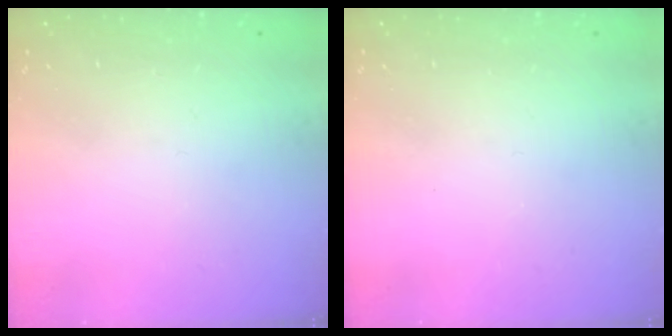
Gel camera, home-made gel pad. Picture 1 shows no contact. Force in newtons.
{"total": 0.0}